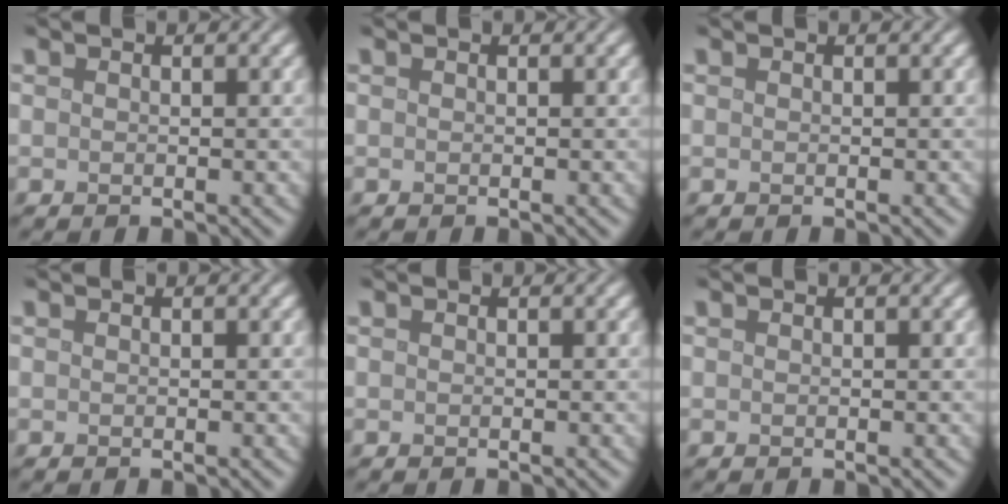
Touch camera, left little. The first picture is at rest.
{"total": 0.0}
{"total": 0.0}
{"total": 0.0}
{"total": 0.0}
{"total": 0.0}